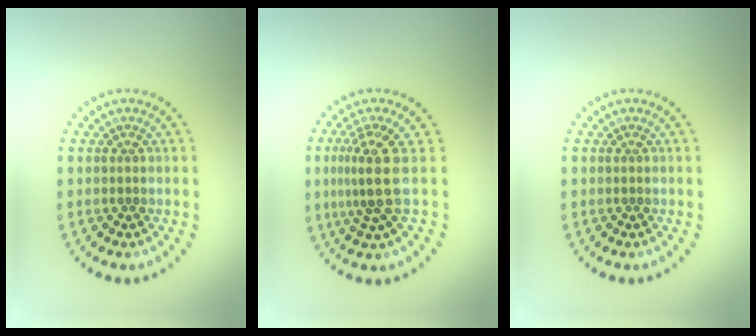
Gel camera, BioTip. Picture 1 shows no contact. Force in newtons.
{"total": 3.5, "press": 2.7, "slide": 2.3}
{"total": 0.0}